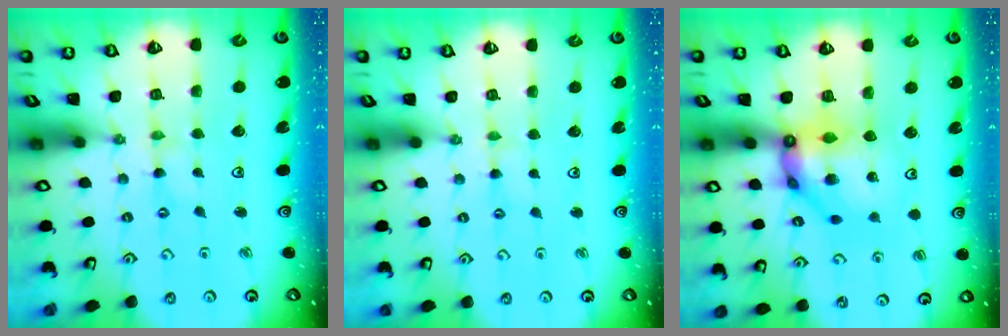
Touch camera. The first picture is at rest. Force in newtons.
{"total": 2.9, "press": 2.9, "slide": 0.3}
{"total": 12.9, "press": 12.8, "slide": 1.3}